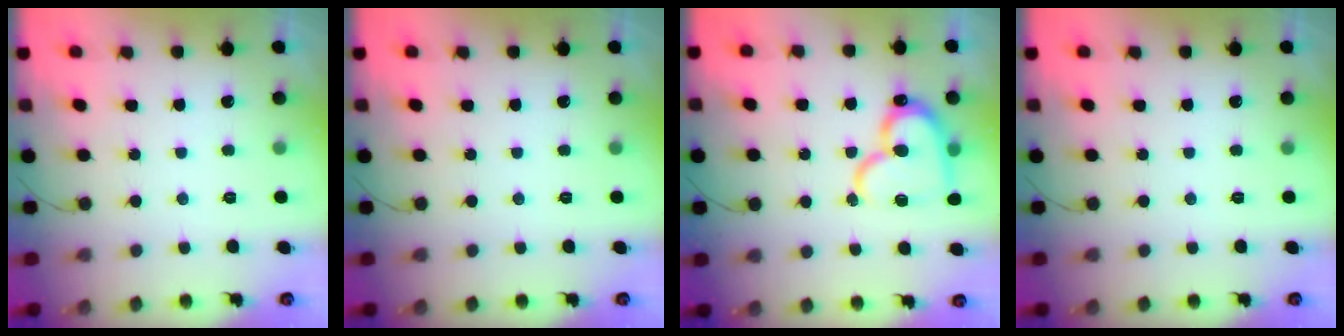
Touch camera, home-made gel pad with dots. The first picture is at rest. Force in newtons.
{"total": 0.0}
{"total": 17.1, "press": 17.0, "slide": 1.8}
{"total": 0.0}